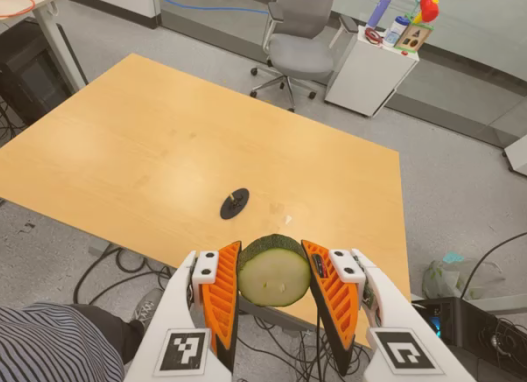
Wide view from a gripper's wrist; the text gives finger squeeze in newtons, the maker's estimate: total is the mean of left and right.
{"total": 10.5, "left": 10.0, "right": 11.0}